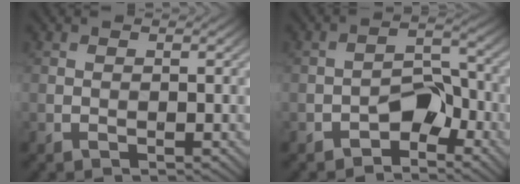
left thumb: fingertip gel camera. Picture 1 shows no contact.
{"total": 4.5, "force": [-3.0, 2.2, 2.5], "torque": [-0.035, 0.014, -0.051]}